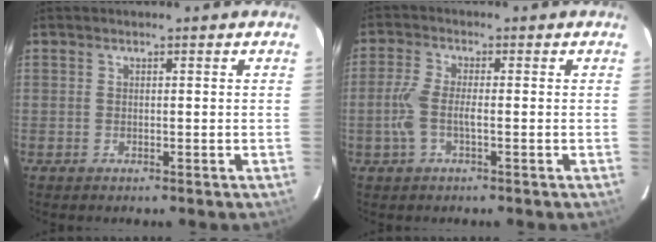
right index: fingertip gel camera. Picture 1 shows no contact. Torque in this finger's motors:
{"motor_torque": [0.57, -0.27, 0.50, 0.13]}